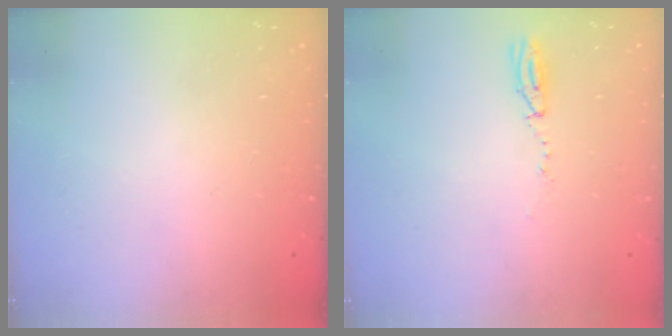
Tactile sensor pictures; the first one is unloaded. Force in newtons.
{"total": 3.1, "press": 2.5, "slide": 1.9}